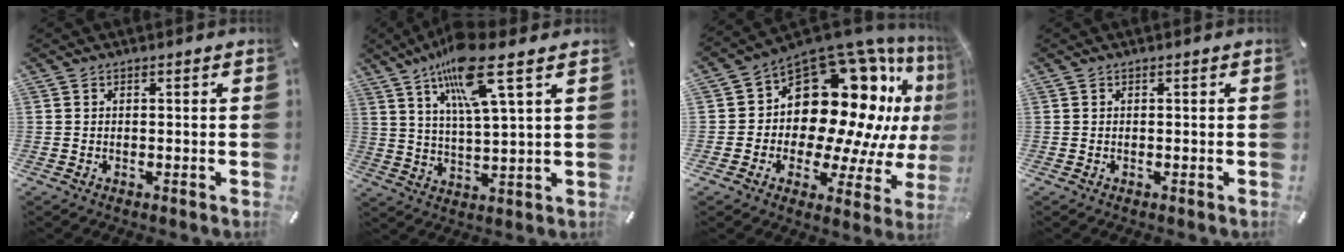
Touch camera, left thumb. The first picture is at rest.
{"total": 14.7, "force": [8.9, 2.4, 11.4], "torque": [-0.214, -0.024, 0.147]}
{"total": 20.3, "force": [7.9, 12.6, 13.9], "torque": [-0.201, -0.095, 0.146]}
{"total": 0.0}